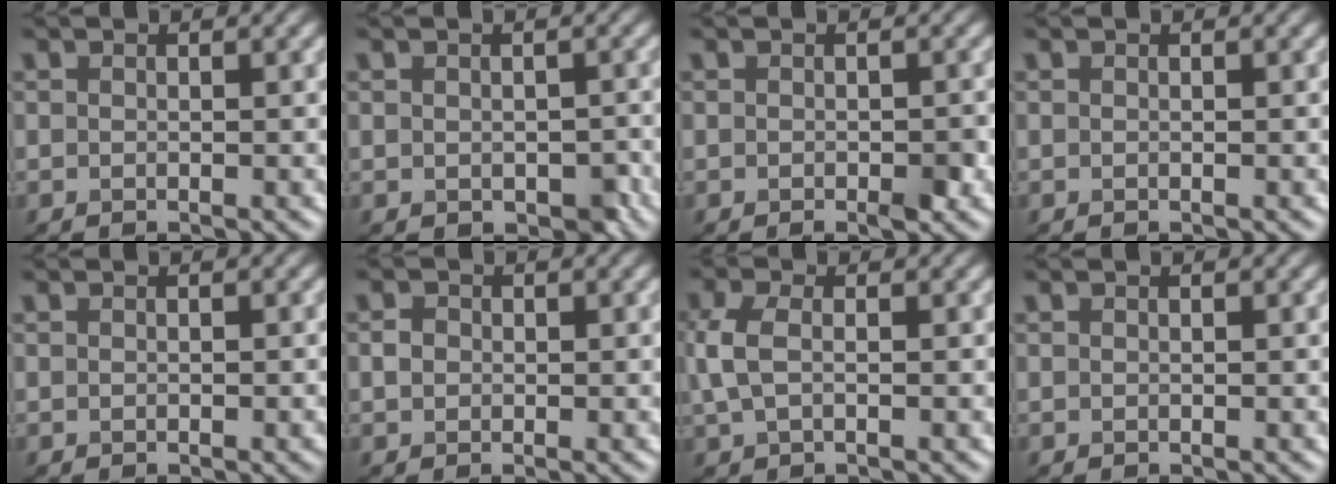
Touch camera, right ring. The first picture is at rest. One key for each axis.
{"total": 2.4, "fx": -0.6, "fy": 1.6, "fz": 1.6, "tx": -0.021, "ty": -0.010, "tz": -0.003}
{"total": 1.4, "fx": -0.6, "fy": 0.6, "fz": 1.1, "tx": -0.016, "ty": -0.003, "tz": -0.007}
{"total": 0.0}
{"total": 0.6, "fx": -0.2, "fy": 0.3, "fz": 0.5, "tx": -0.008, "ty": 0.000, "tz": 0.000}
{"total": 1.1, "fx": 0.0, "fy": 1.0, "fz": 0.5, "tx": -0.008, "ty": 0.000, "tz": -0.004}
{"total": 3.2, "fx": 0.3, "fy": 1.9, "fz": 2.6, "tx": -0.068, "ty": 0.006, "tz": 0.002}
{"total": 0.0}